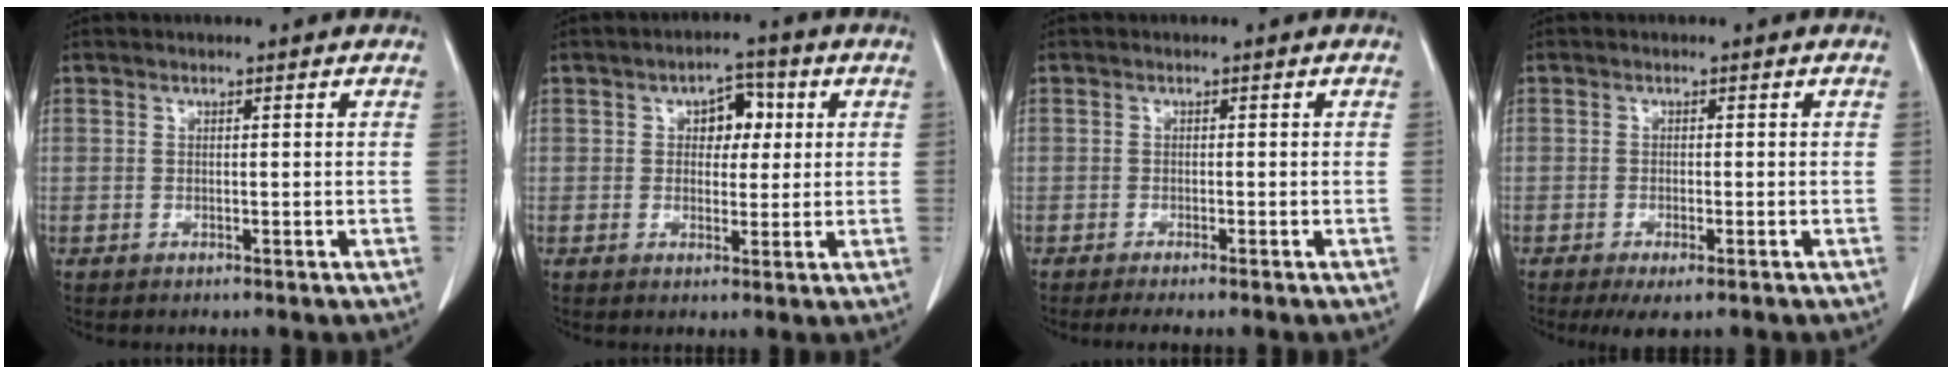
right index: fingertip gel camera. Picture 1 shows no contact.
{"total": 4.8, "force": [1.2, 3.0, 3.5], "torque": [-0.045, 0.015, 0.017]}
{"total": 2.8, "force": [-2.3, 0.0, 1.6], "torque": [-0.021, -0.005, -0.034]}
{"total": 3.6, "force": [-2.2, 0.9, 2.8], "torque": [-0.046, -0.008, -0.031]}